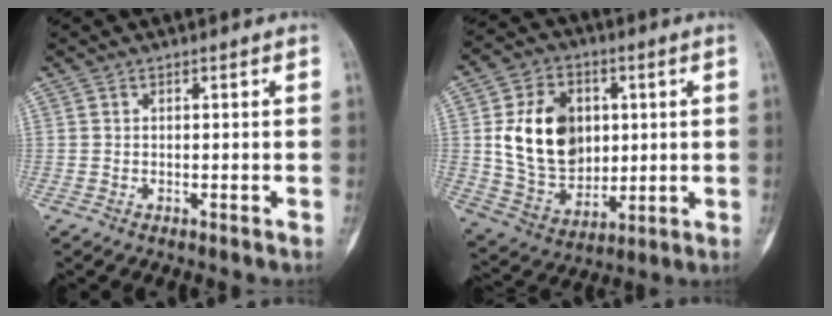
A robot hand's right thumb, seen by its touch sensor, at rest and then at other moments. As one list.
[{"total": 17.4, "force": [2.6, 13.1, 11.0], "torque": [-0.145, -0.008, 0.060]}]